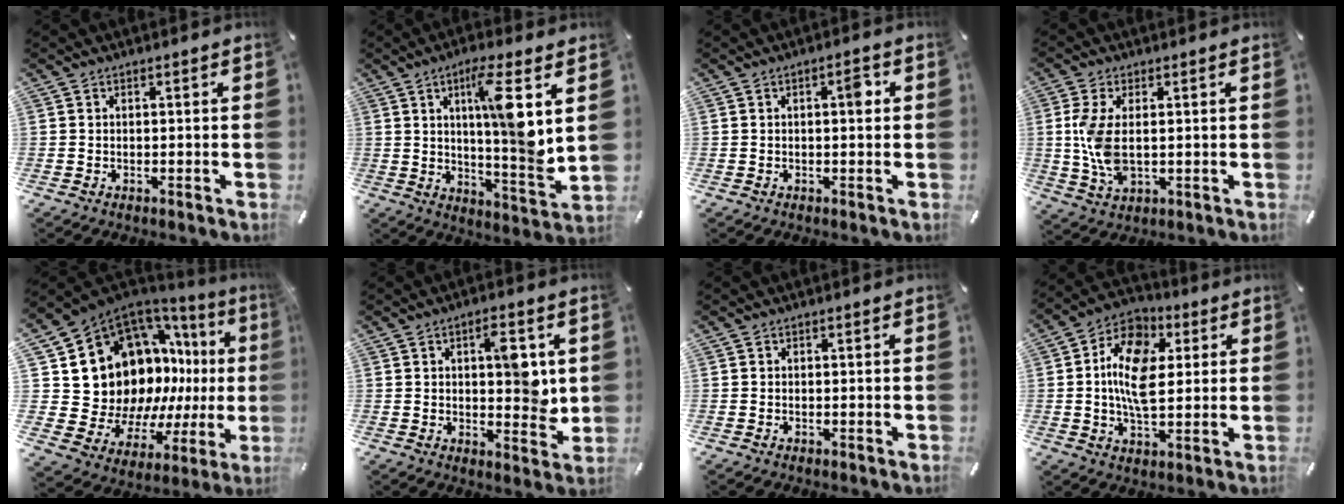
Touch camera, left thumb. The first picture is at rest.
{"total": 13.4, "force": [4.5, 1.4, 12.5], "torque": [-0.189, -0.027, 0.065]}
{"total": 3.3, "force": [0.6, 1.2, 3.1], "torque": [-0.030, -0.001, -0.001]}
{"total": 8.1, "force": [0.6, 4.3, 6.9], "torque": [-0.168, -0.003, 0.005]}
{"total": 21.1, "force": [5.3, 16.4, 12.1], "torque": [-0.184, -0.098, 0.156]}
{"total": 9.2, "force": [2.1, 4.3, 7.8], "torque": [-0.091, -0.015, 0.029]}
{"total": 0.0}
{"total": 13.8, "force": [1.7, 8.8, 10.4], "torque": [-0.207, 0.005, 0.026]}